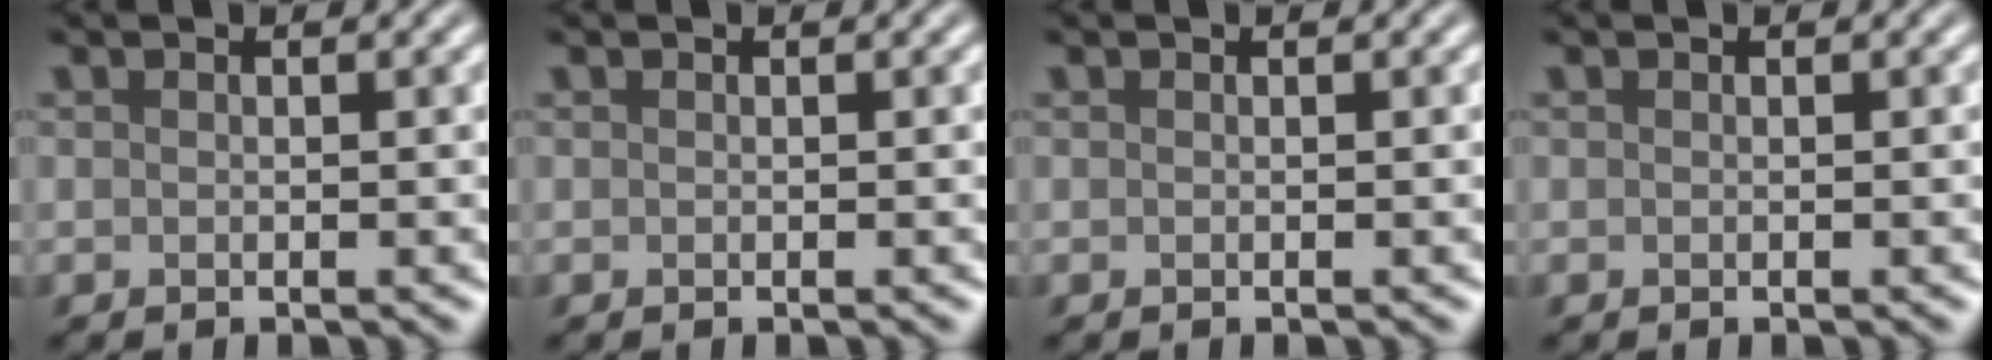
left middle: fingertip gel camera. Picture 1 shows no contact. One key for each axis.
{"total": 0.0}
{"total": 0.0}
{"total": 0.0}